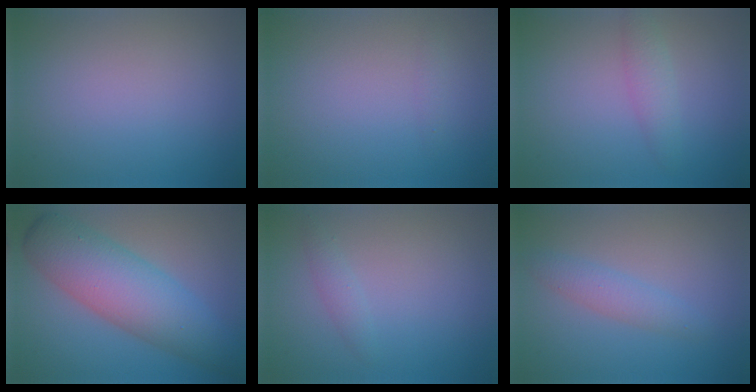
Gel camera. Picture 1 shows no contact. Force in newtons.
{"total": 0.6, "press": 0.6, "slide": 0.1}
{"total": 1.8, "press": 1.8, "slide": 0.1}
{"total": 8.2, "press": 8.2, "slide": 0.3}
{"total": 1.1, "press": 1.1, "slide": 0.0}
{"total": 2.1, "press": 2.1, "slide": 0.0}